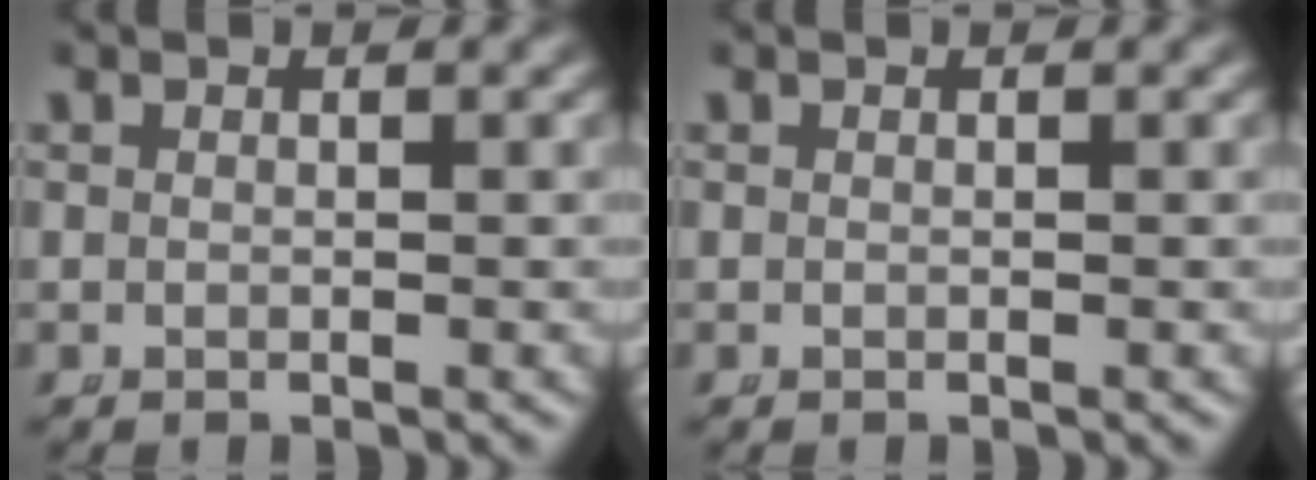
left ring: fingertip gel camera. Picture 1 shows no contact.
{"total": 0.0}